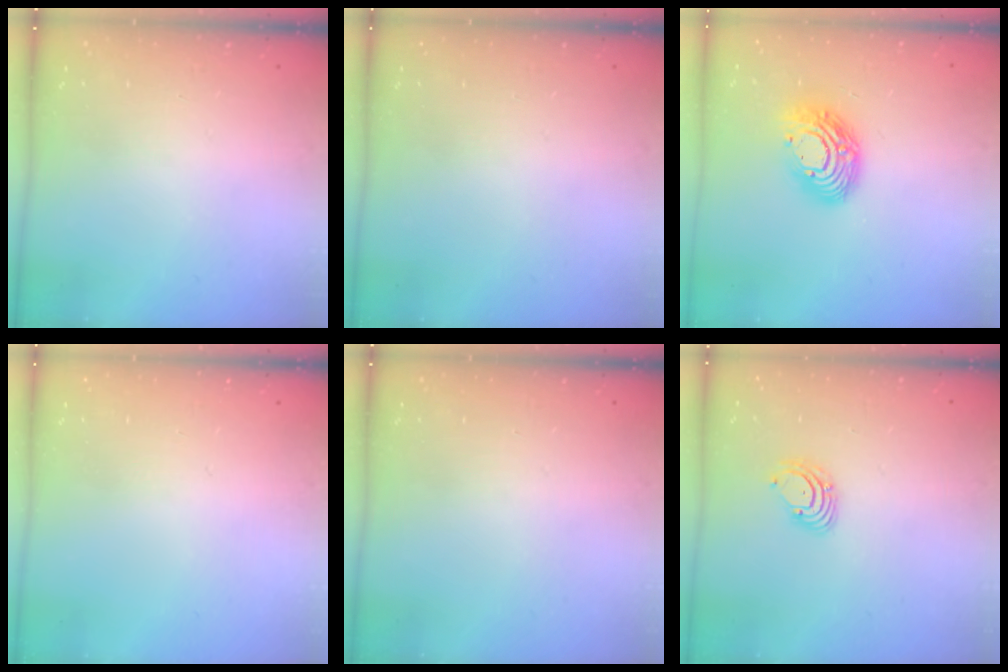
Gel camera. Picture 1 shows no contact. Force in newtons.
{"total": 0.0}
{"total": 13.4, "press": 13.4, "slide": 1.0}
{"total": 0.0}
{"total": 0.0}
{"total": 2.6, "press": 2.6, "slide": 0.1}